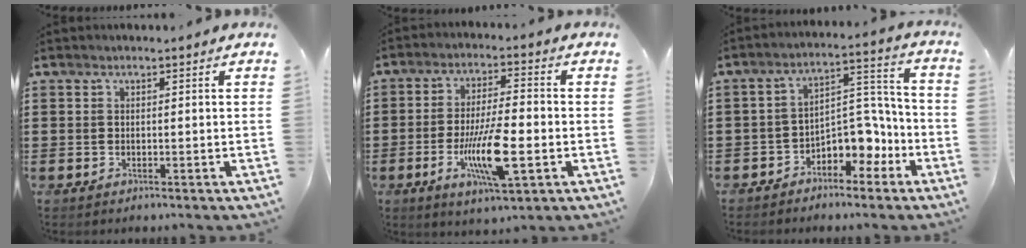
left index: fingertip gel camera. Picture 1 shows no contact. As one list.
[{"total": 11.3, "force": [-3.2, 3.3, 10.4], "torque": [-0.204, -0.006, -0.057]}, {"total": 6.7, "force": [-4.2, 4.2, 3.1], "torque": [-0.056, 0.010, -0.080]}]